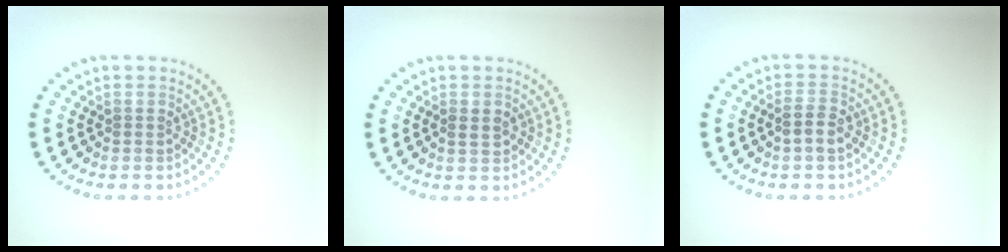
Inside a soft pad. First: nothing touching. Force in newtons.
{"total": 0.9, "press": 0.9, "slide": 0.2}
{"total": 1.8, "press": 1.8, "slide": 0.5}